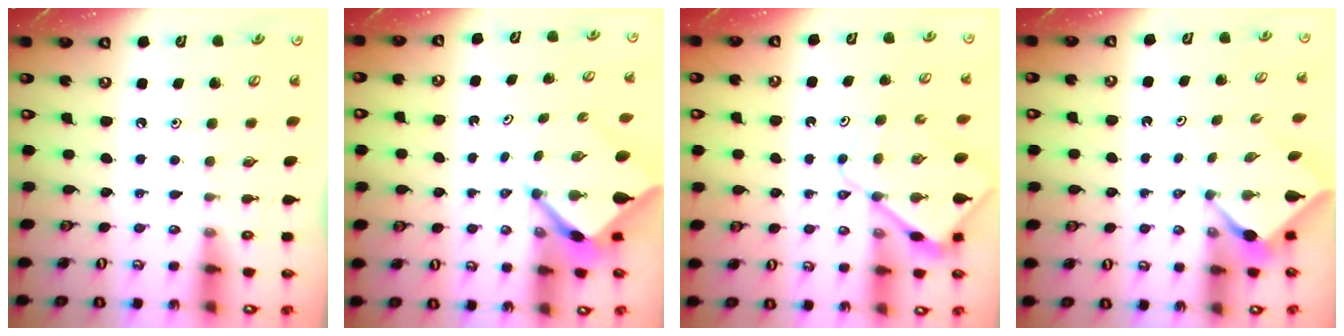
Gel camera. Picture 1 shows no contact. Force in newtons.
{"total": 4.4, "press": 4.4, "slide": 0.5}
{"total": 8.4, "press": 8.3, "slide": 1.0}
{"total": 2.5, "press": 2.5, "slide": 0.3}